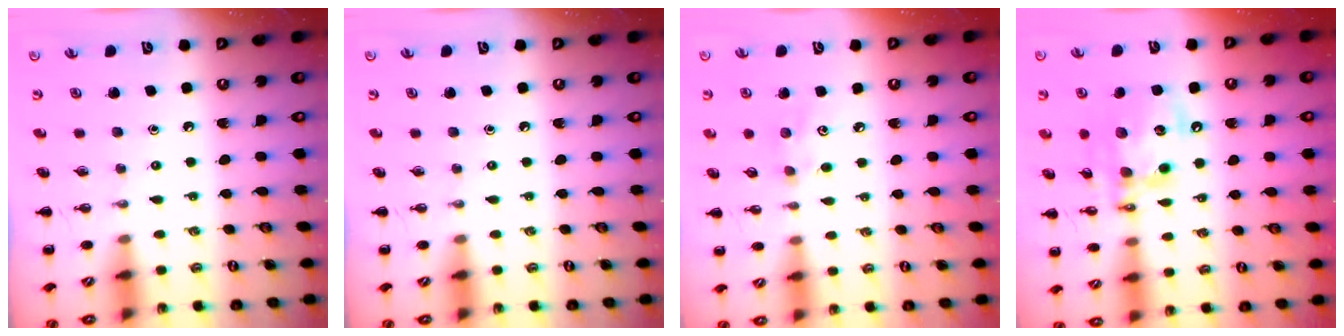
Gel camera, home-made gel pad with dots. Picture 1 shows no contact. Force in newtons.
{"total": 0.0}
{"total": 3.8, "press": 3.7, "slide": 1.0}
{"total": 15.0, "press": 14.7, "slide": 2.6}